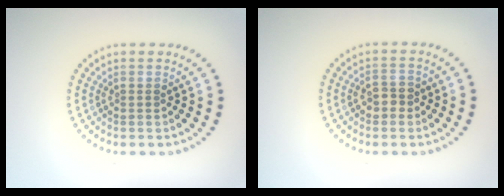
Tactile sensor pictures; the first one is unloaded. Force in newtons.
{"total": 1.6, "press": 1.6, "slide": 0.4}